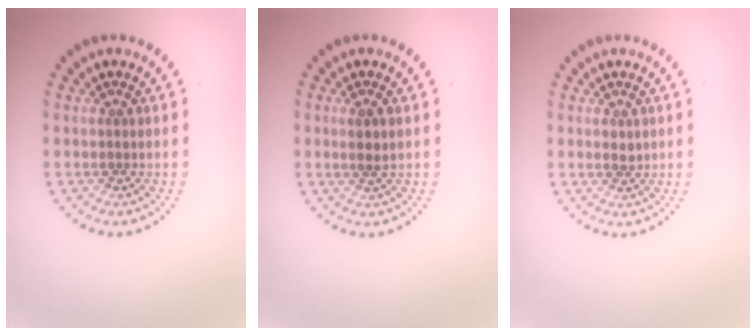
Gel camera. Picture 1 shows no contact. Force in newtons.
{"total": 1.2, "press": 1.0, "slide": 0.7}
{"total": 1.0, "press": 1.0, "slide": 0.2}